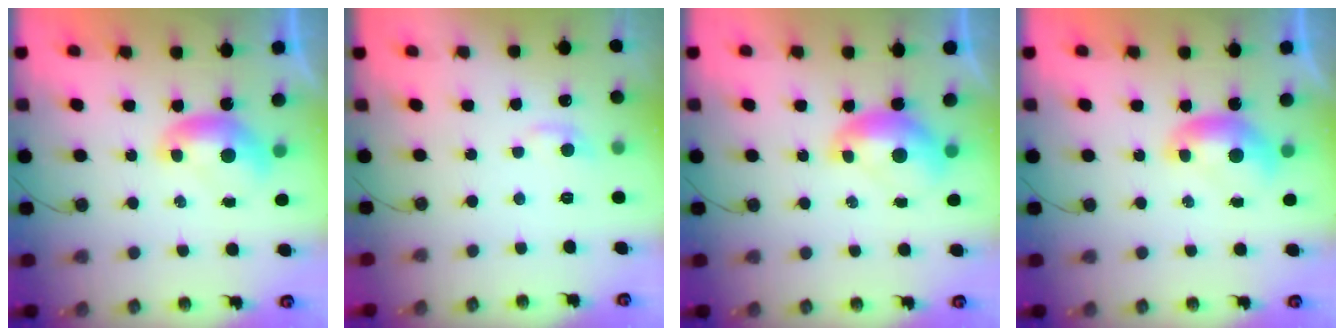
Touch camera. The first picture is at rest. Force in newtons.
{"total": 1.0, "press": 0.9, "slide": 0.5}
{"total": 1.3, "press": 1.3, "slide": 0.2}
{"total": 0.0}